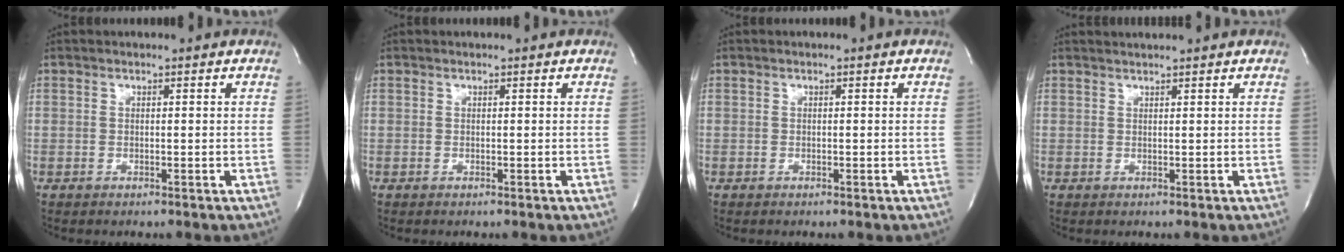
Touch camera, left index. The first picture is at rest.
{"total": 0.0}
{"total": 0.0}
{"total": 2.7, "force": [2.6, -0.3, 0.7], "torque": [-0.010, 0.017, 0.041]}